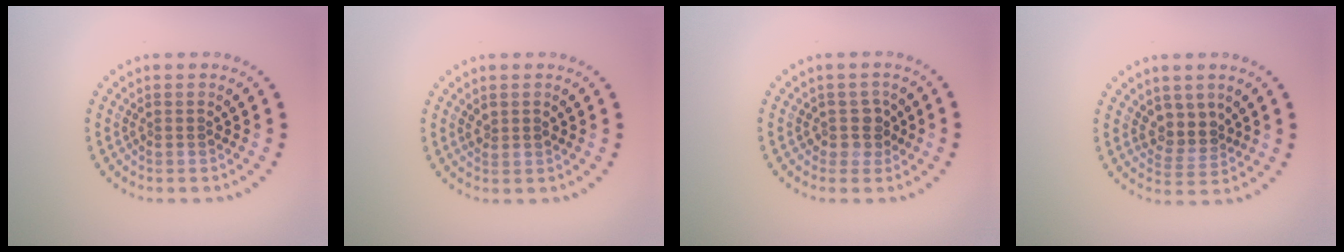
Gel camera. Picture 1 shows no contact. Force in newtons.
{"total": 0.8, "press": 0.8, "slide": 0.1}
{"total": 1.9, "press": 1.6, "slide": 0.9}
{"total": 2.6, "press": 2.2, "slide": 1.5}